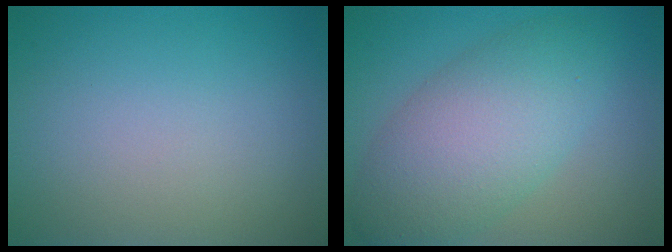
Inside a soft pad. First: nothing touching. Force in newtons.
{"total": 7.5, "press": 7.5, "slide": 0.1}